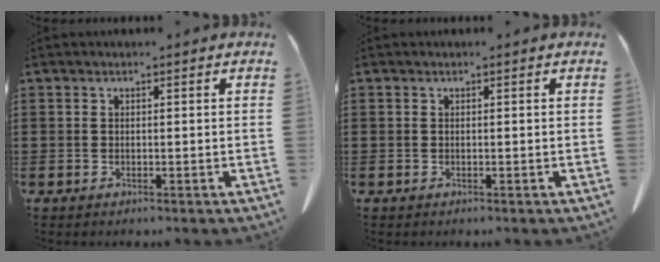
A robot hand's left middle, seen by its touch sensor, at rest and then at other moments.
{"total": 0.0}